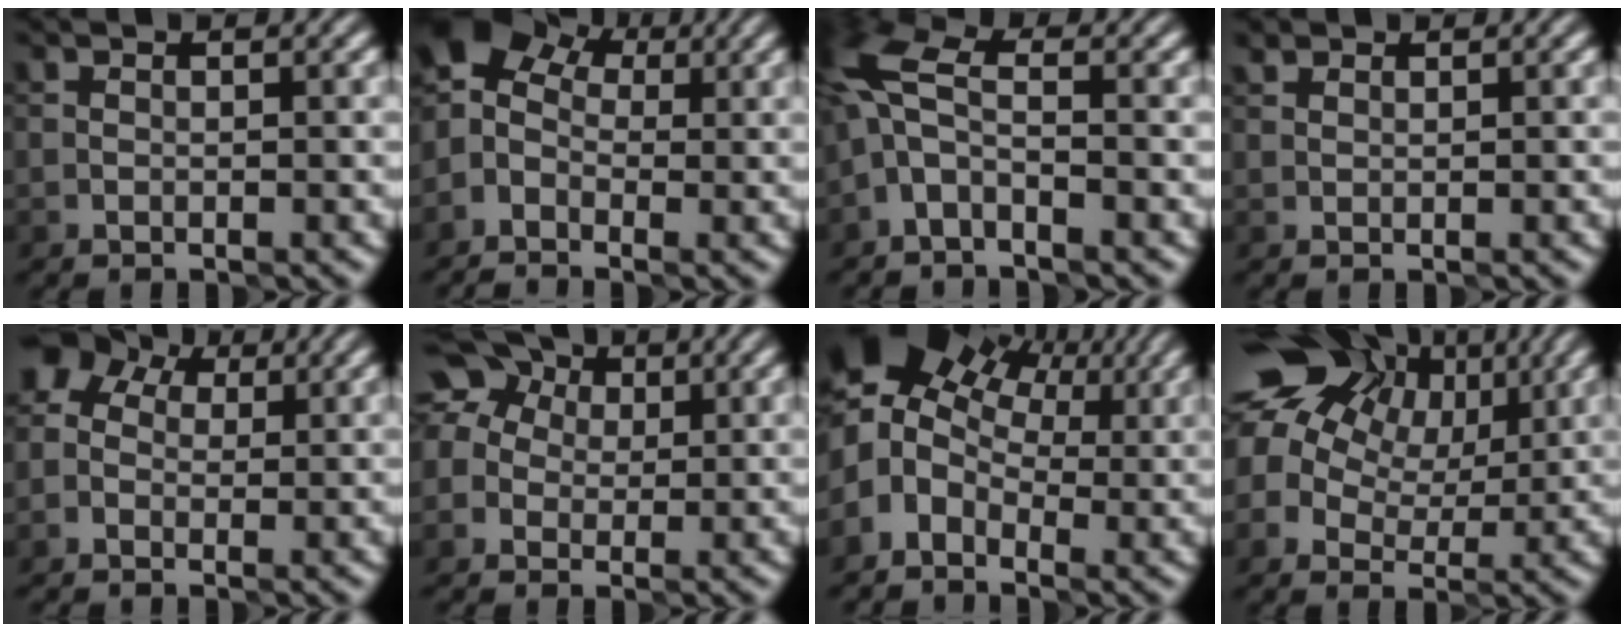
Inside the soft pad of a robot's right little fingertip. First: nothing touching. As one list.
[{"total": 6.0, "force": [-0.4, 4.5, 3.9], "torque": [-0.067, 0.021, -0.015]}, {"total": 4.3, "force": [-1.0, 1.9, 3.7], "torque": [-0.088, 0.018, -0.035]}, {"total": 0.7, "force": [0.6, 0.2, 0.0], "torque": [-0.002, 0.004, 0.010]}, {"total": 4.4, "force": [0.9, 3.6, 2.2], "torque": [-0.037, 0.025, 0.001]}, {"total": 8.1, "force": [2.1, 6.9, 3.9], "torque": [-0.078, 0.040, -0.002]}, {"total": 8.3, "force": [2.5, 6.0, 5.2], "torque": [-0.098, 0.007, 0.035]}, {"total": 14.7, "force": [6.0, 10.9, 7.9], "torque": [-0.172, 0.050, 0.094]}]